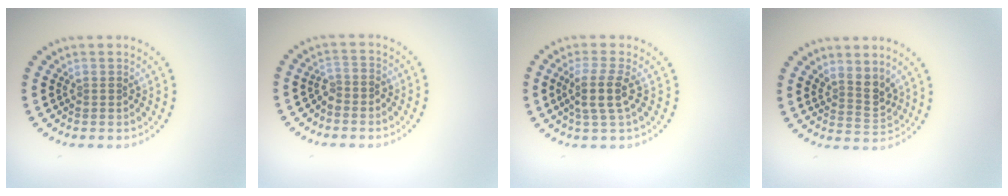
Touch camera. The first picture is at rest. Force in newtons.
{"total": 1.4, "press": 1.1, "slide": 0.9}
{"total": 2.9, "press": 2.3, "slide": 1.6}
{"total": 2.6, "press": 2.0, "slide": 1.7}